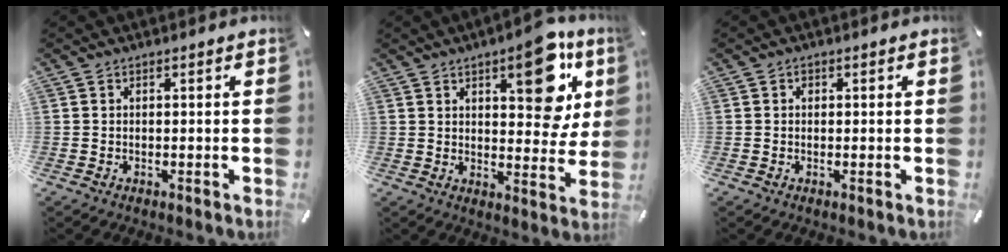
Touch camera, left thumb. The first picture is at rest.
{"total": 15.3, "force": [7.3, 7.5, 11.2], "torque": [-0.121, -0.036, 0.114]}
{"total": 0.6, "force": [0.1, 0.6, 0.0], "torque": [-0.001, 0.004, 0.001]}